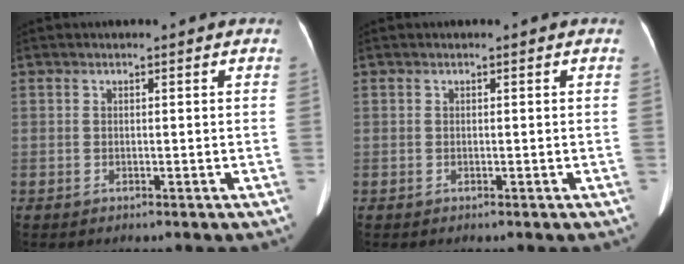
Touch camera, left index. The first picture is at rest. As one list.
[{"total": 0.0}]